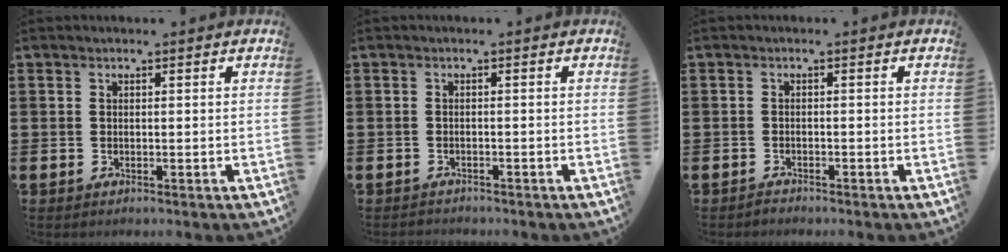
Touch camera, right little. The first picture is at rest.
{"total": 0.7, "force": [-0.6, 0.1, 0.0], "torque": [-0.001, 0.000, -0.014]}
{"total": 0.7, "force": [-0.7, 0.1, 0.0], "torque": [-0.002, -0.001, -0.015]}